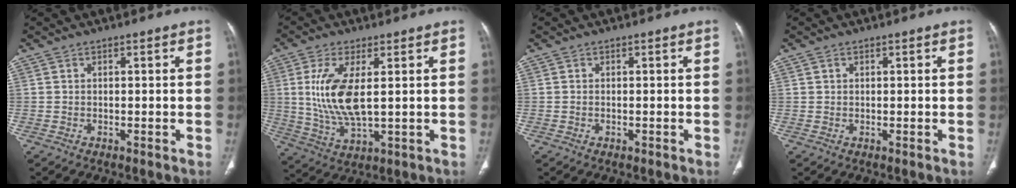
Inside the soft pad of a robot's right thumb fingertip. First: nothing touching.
{"total": 11.2, "force": [1.7, 4.4, 10.1], "torque": [-0.219, -0.019, 0.041]}
{"total": 0.0}
{"total": 0.5, "force": [0.2, 0.4, 0.2], "torque": [0.001, 0.000, 0.004]}